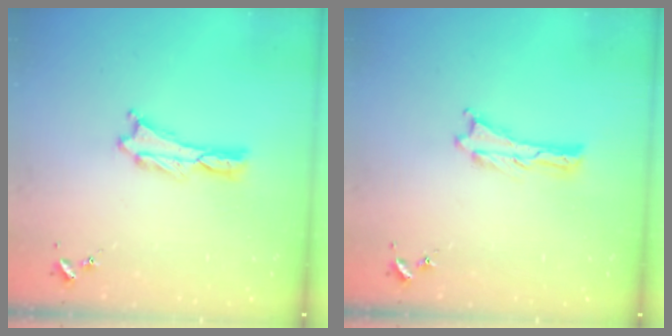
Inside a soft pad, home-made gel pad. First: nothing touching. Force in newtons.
{"total": 0.0}